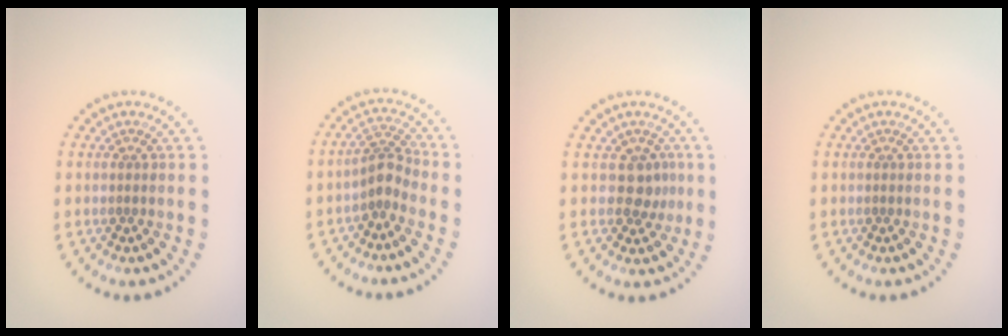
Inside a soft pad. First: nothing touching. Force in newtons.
{"total": 2.4, "press": 1.8, "slide": 1.6}
{"total": 2.1, "press": 1.7, "slide": 1.2}
{"total": 0.0}